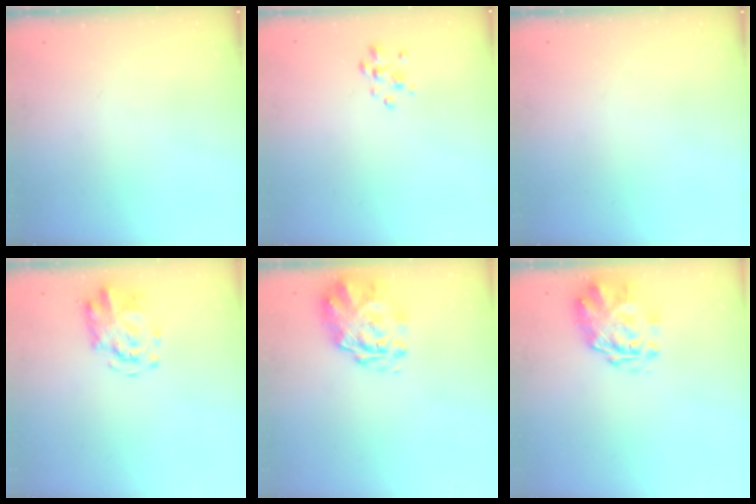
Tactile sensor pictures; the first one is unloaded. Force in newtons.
{"total": 2.5, "press": 2.5, "slide": 0.4}
{"total": 0.0}
{"total": 3.8, "press": 3.7, "slide": 0.9}
{"total": 3.2, "press": 2.8, "slide": 1.5}
{"total": 3.1, "press": 2.7, "slide": 1.6}